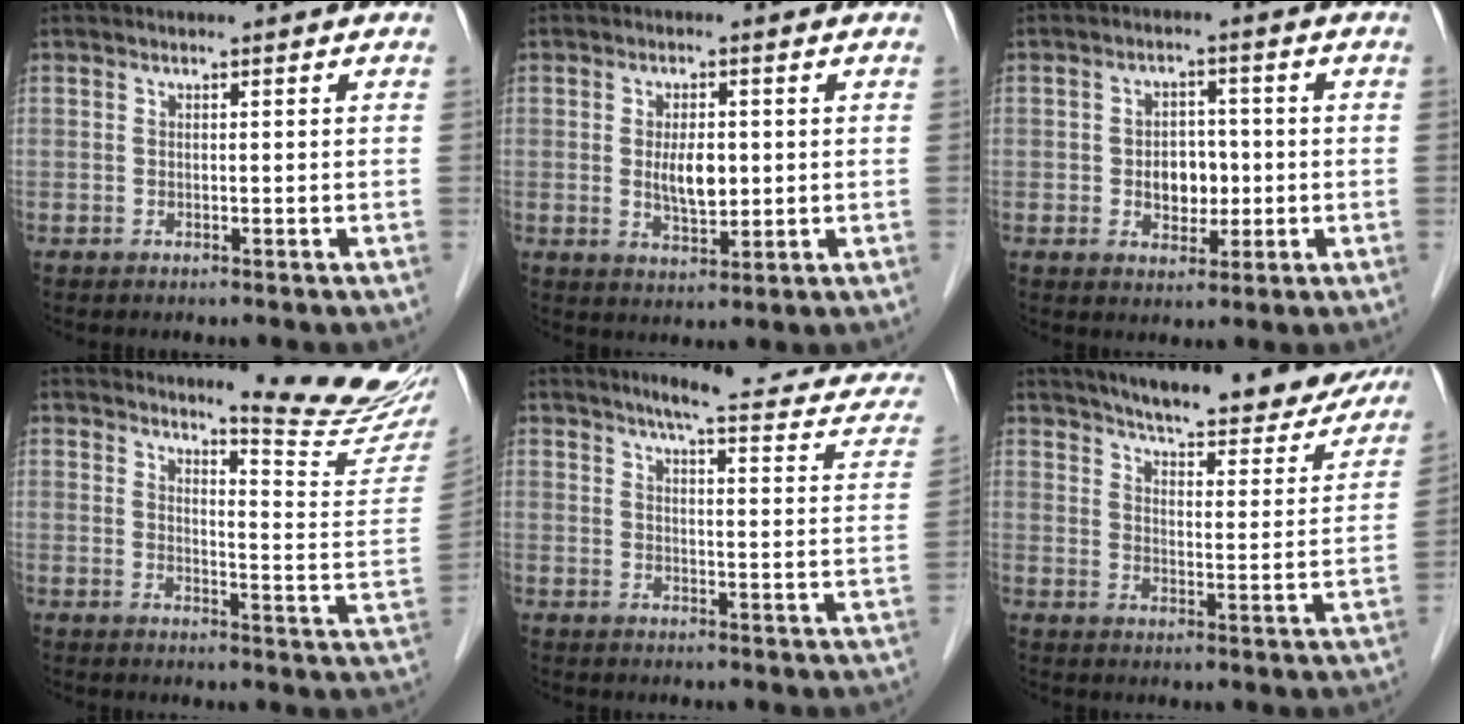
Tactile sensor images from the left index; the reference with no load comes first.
{"total": 4.9, "force": [0.3, 2.1, 4.5], "torque": [-0.084, -0.003, 0.010]}
{"total": 4.9, "force": [-0.5, 3.5, 3.4], "torque": [-0.055, 0.010, -0.004]}
{"total": 13.1, "force": [12.4, -1.3, 4.1], "torque": [-0.051, -0.102, 0.145]}
{"total": 16.8, "force": [14.2, 2.6, 8.7], "torque": [-0.092, -0.009, 0.153]}
{"total": 21.9, "force": [19.2, 4.4, 9.7], "torque": [-0.125, -0.018, 0.239]}